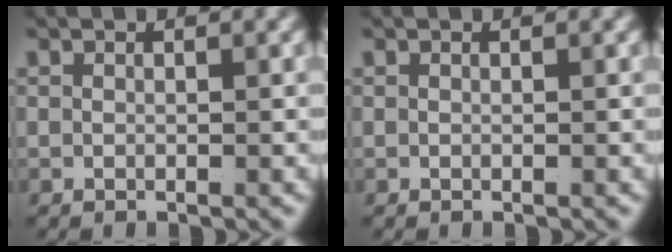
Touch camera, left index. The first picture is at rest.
{"total": 0.0}